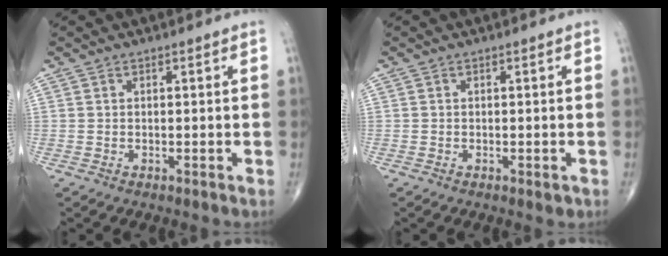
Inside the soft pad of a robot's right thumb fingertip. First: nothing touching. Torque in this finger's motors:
{"motor_torque": [0.20, 0.45, -0.10, -0.03, 0.04]}